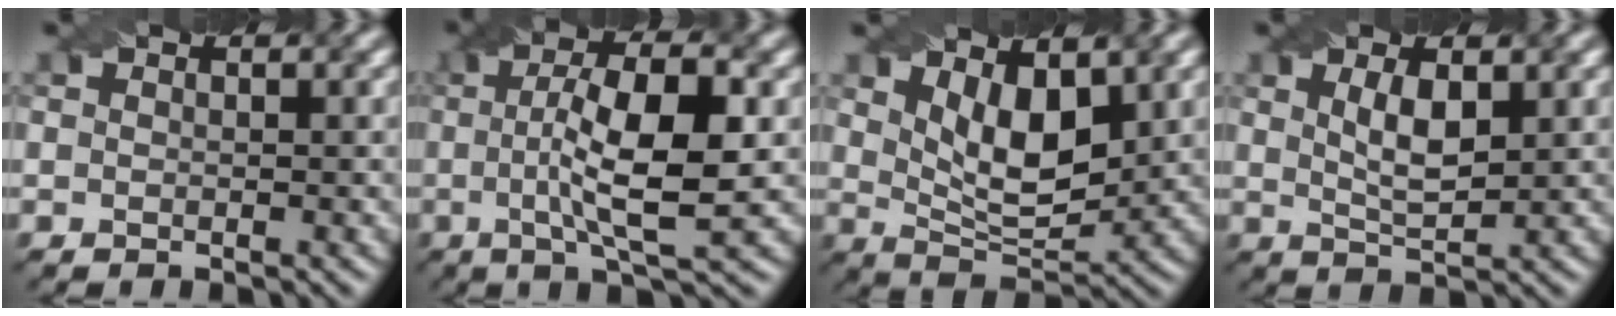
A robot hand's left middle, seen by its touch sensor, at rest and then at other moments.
{"total": 8.6, "force": [0.1, 2.2, 8.3], "torque": [-0.132, 0.010, 0.000]}
{"total": 5.6, "force": [2.1, 2.6, 4.5], "torque": [-0.084, -0.012, 0.039]}
{"total": 3.2, "force": [1.1, 1.0, 2.8], "torque": [-0.059, -0.001, 0.023]}